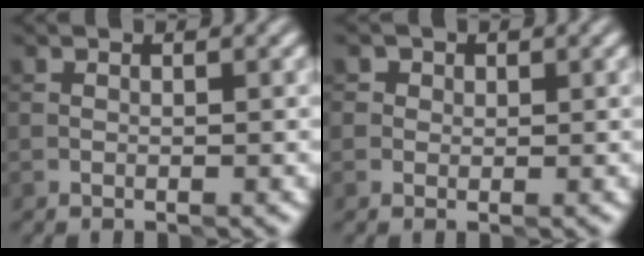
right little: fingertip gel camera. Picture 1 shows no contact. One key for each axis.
{"total": 1.6, "fx": 0.8, "fy": 1.3, "fz": 0.5, "tx": -0.005, "ty": 0.002, "tz": 0.006}